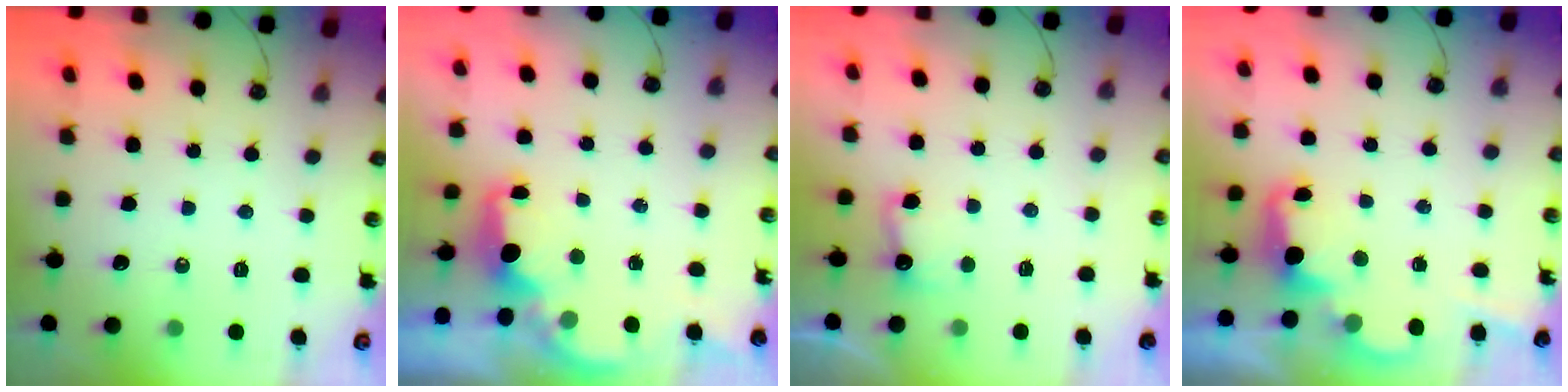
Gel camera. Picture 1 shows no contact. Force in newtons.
{"total": 2.3, "press": 2.2, "slide": 0.8}
{"total": 3.0, "press": 2.8, "slide": 0.9}
{"total": 2.4, "press": 2.3, "slide": 0.6}